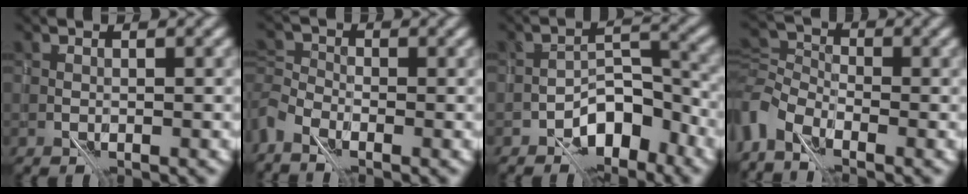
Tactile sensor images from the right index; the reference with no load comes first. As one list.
[{"total": 4.4, "force": [-3.5, 1.8, 1.9], "torque": [-0.038, -0.015, -0.060]}, {"total": 6.0, "force": [-4.1, 2.7, 3.4], "torque": [-0.029, 0.011, -0.072]}, {"total": 4.8, "force": [-3.5, 2.5, 2.2], "torque": [-0.047, -0.001, -0.083]}]